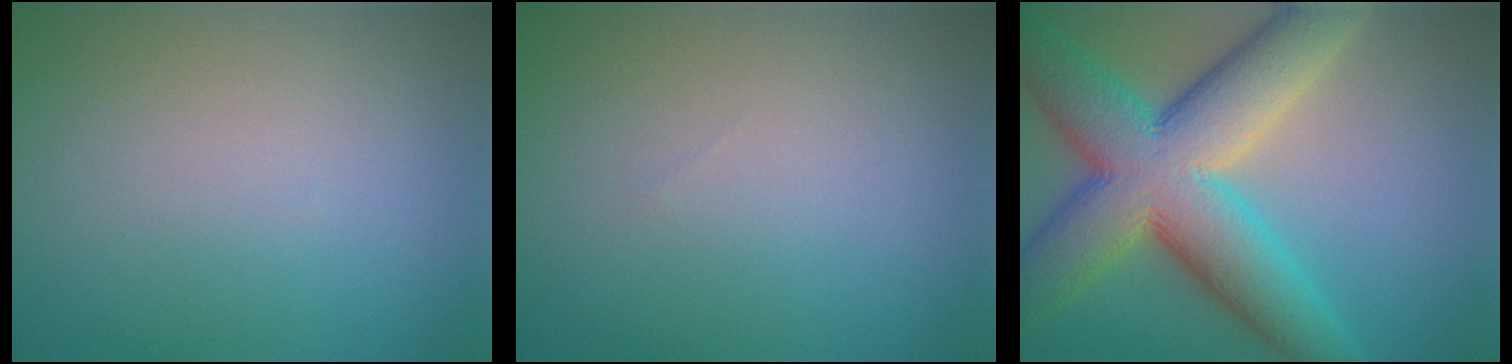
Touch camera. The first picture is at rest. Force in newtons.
{"total": 0.0}
{"total": 13.2, "press": 13.2, "slide": 0.4}